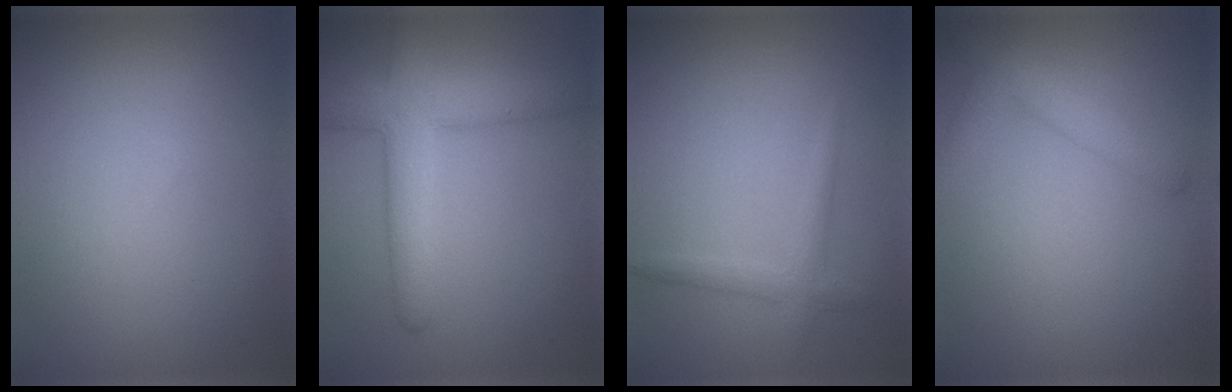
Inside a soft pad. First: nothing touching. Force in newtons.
{"total": 5.9, "press": 5.9, "slide": 0.2}
{"total": 1.8, "press": 1.8, "slide": 0.0}
{"total": 2.6, "press": 2.6, "slide": 0.2}